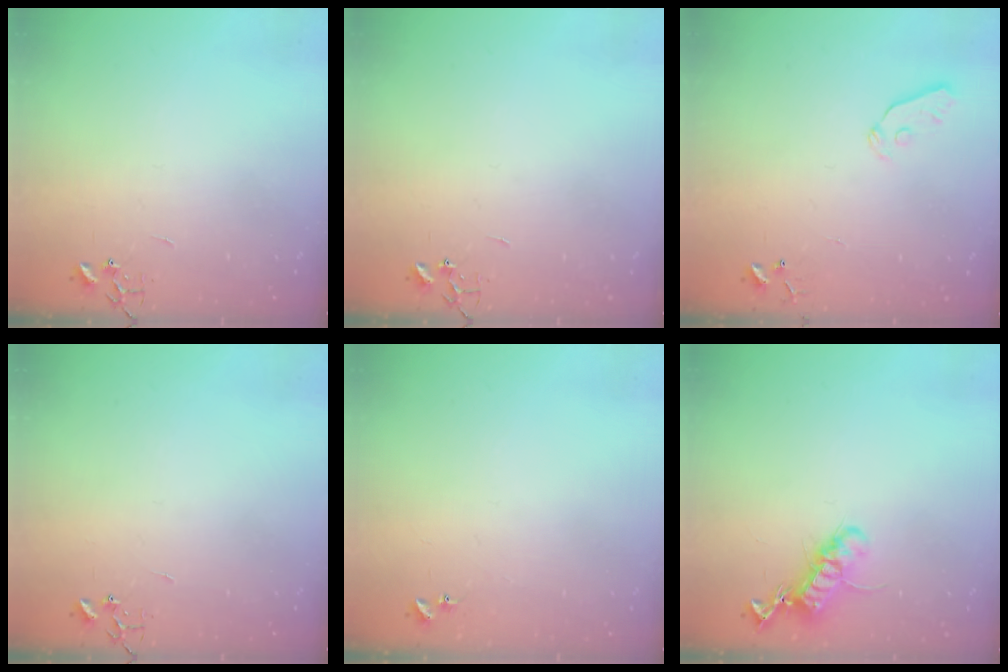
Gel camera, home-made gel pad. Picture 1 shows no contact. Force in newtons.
{"total": 0.0}
{"total": 5.2, "press": 5.2, "slide": 0.6}
{"total": 0.0}
{"total": 4.3, "press": 4.2, "slide": 0.6}
{"total": 13.0, "press": 13.0, "slide": 0.3}